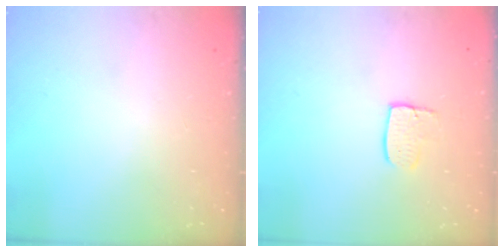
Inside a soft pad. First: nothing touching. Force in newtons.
{"total": 5.9, "press": 5.9, "slide": 0.3}